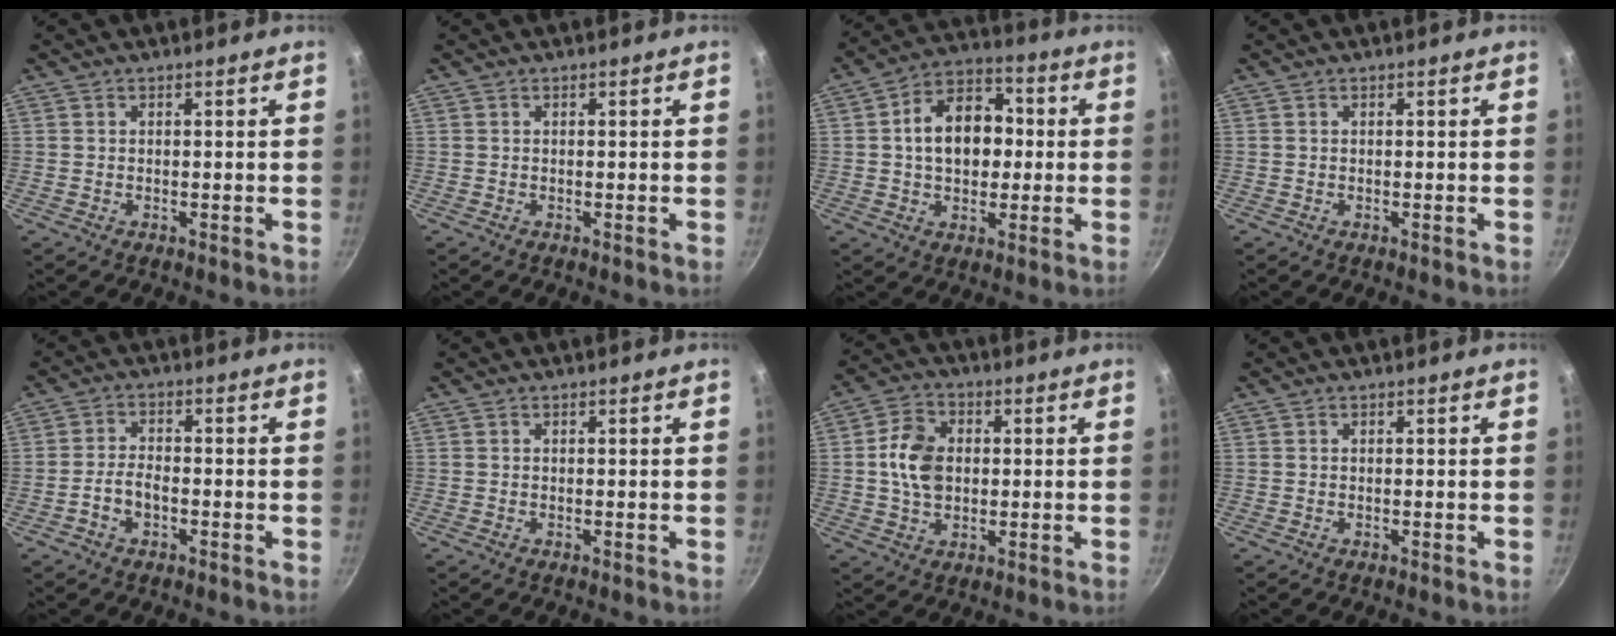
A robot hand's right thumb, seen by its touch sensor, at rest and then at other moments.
{"total": 0.0}
{"total": 13.2, "force": [0.8, 9.4, 9.2], "torque": [-0.105, 0.025, 0.000]}
{"total": 0.0}
{"total": 4.0, "force": [-1.7, 2.3, 2.8], "torque": [-0.051, 0.022, -0.036]}
{"total": 0.0}
{"total": 9.2, "force": [0.7, 6.8, 6.2], "torque": [-0.095, 0.013, 0.006]}
{"total": 0.0}